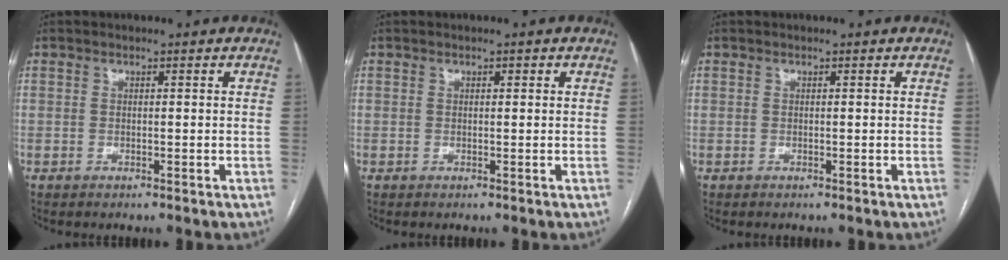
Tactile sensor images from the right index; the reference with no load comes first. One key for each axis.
{"total": 0.5, "fx": 0.2, "fy": 0.3, "fz": 0.4, "tx": -0.006, "ty": 0.002, "tz": 0.002}
{"total": 0.0}